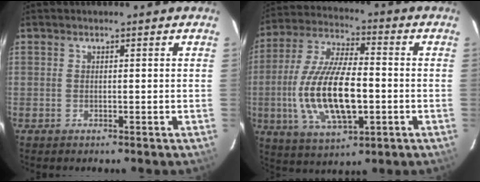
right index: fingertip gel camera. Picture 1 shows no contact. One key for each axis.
{"total": 17.8, "fx": -3.3, "fy": 6.8, "fz": 16.1, "tx": -0.333, "ty": -0.008, "tz": -0.053}